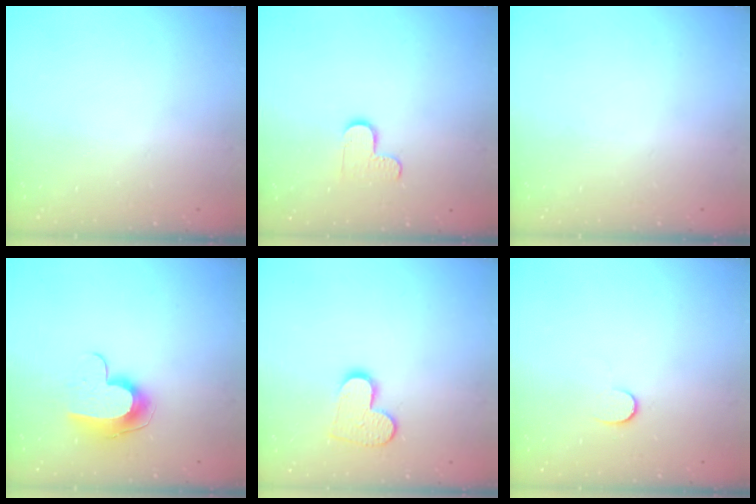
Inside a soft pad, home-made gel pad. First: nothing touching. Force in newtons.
{"total": 5.6, "press": 5.5, "slide": 0.4}
{"total": 0.0}
{"total": 9.8, "press": 9.8, "slide": 0.1}
{"total": 10.8, "press": 10.7, "slide": 0.9}
{"total": 6.0, "press": 6.0, "slide": 0.5}